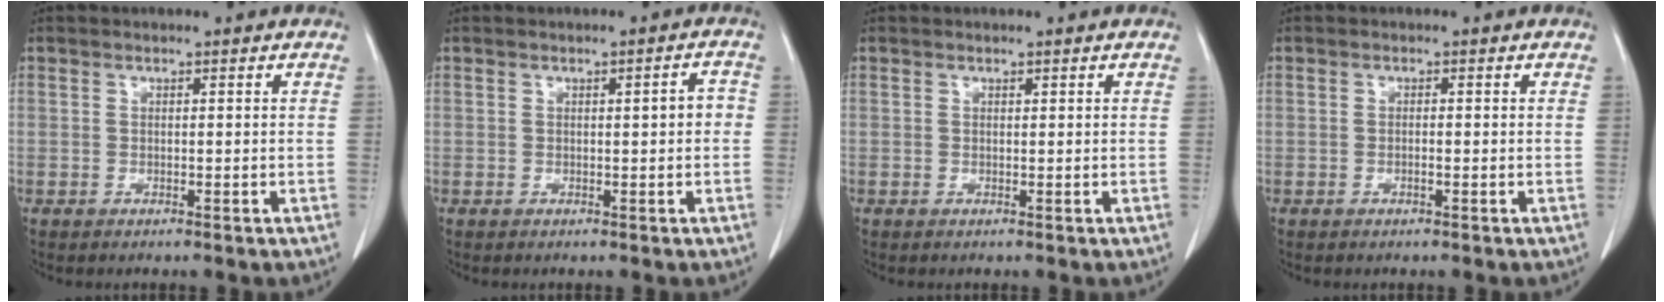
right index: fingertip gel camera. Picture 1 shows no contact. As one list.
[{"total": 2.1, "force": [0.0, 0.5, 2.1], "torque": [-0.027, 0.005, -0.001]}, {"total": 0.0}, {"total": 0.7, "force": [-0.2, 0.1, 0.7], "torque": [-0.014, 0.001, -0.003]}]